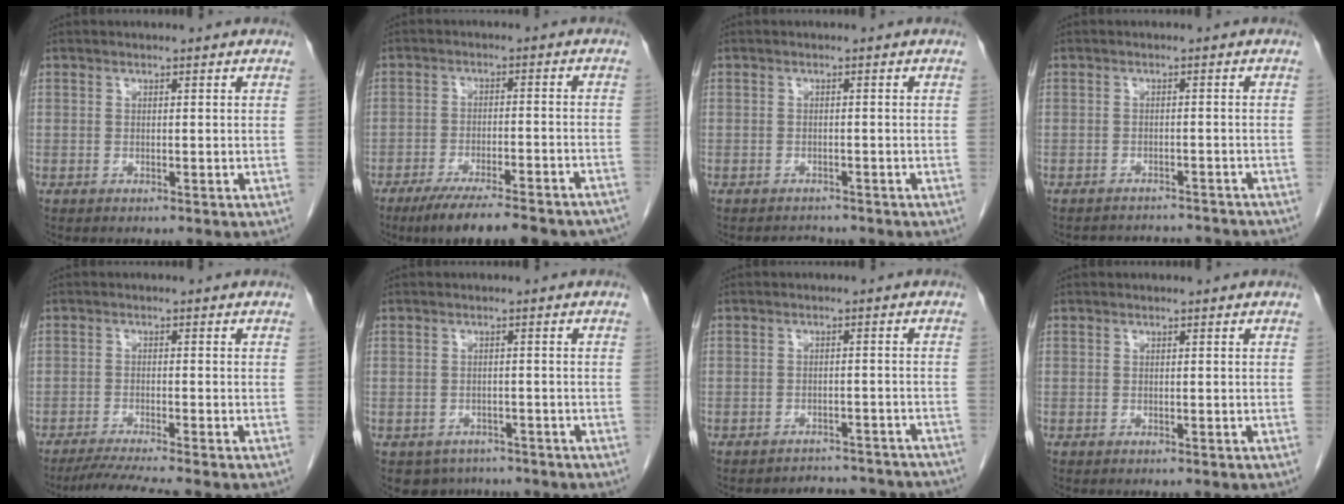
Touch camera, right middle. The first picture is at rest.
{"total": 18.6, "force": [-15.9, 2.6, 9.2], "torque": [-0.090, -0.007, -0.213]}
{"total": 1.9, "force": [-1.8, 0.6, 0.0], "torque": [-0.003, -0.005, -0.026]}
{"total": 8.9, "force": [-8.6, 1.8, 1.4], "torque": [-0.021, 0.011, -0.095]}
{"total": 5.9, "force": [-5.0, -1.4, 2.8], "torque": [-0.046, -0.022, -0.085]}
{"total": 4.1, "force": [-3.1, 2.7, 0.2], "torque": [0.002, 0.005, -0.042]}
{"total": 9.8, "force": [-9.5, 2.2, 1.0], "torque": [-0.005, 0.015, -0.099]}
{"total": 0.0}